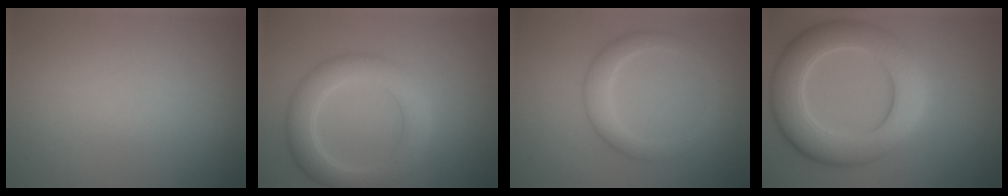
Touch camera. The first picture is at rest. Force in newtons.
{"total": 4.8, "press": 4.8, "slide": 0.3}
{"total": 2.8, "press": 2.8, "slide": 0.2}
{"total": 8.4, "press": 8.4, "slide": 0.4}